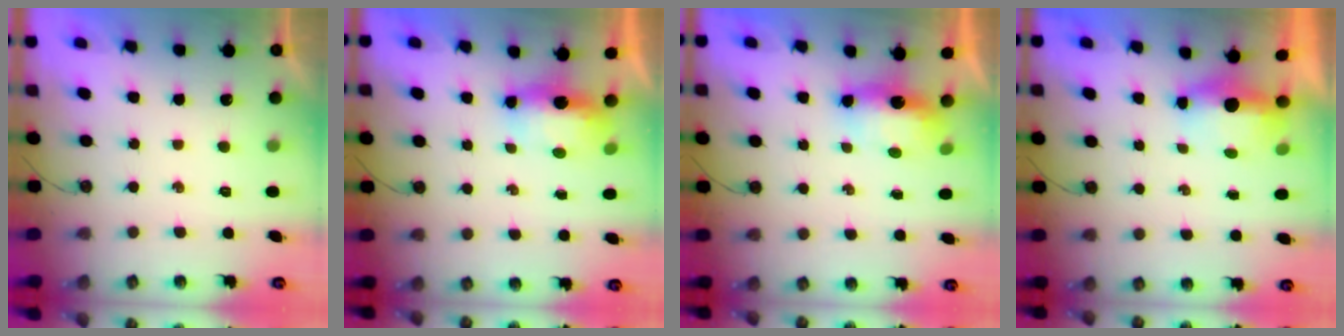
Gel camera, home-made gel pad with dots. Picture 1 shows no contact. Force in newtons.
{"total": 10.0, "press": 7.0, "slide": 7.1}
{"total": 6.6, "press": 6.6, "slide": 0.7}
{"total": 4.9, "press": 4.8, "slide": 1.2}